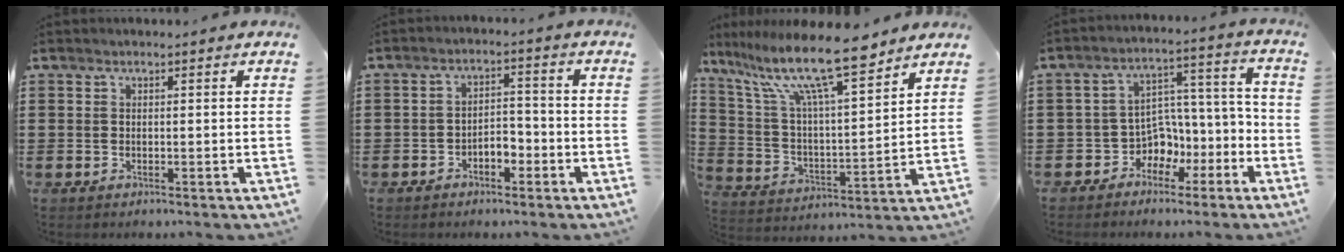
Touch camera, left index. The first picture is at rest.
{"total": 3.1, "force": [-2.2, 1.6, 1.6], "torque": [-0.033, 0.007, -0.046]}
{"total": 13.6, "force": [10.8, 1.5, 8.1], "torque": [-0.184, -0.057, 0.184]}
{"total": 6.1, "force": [-3.2, 5.1, 1.3], "torque": [-0.039, 0.002, -0.060]}